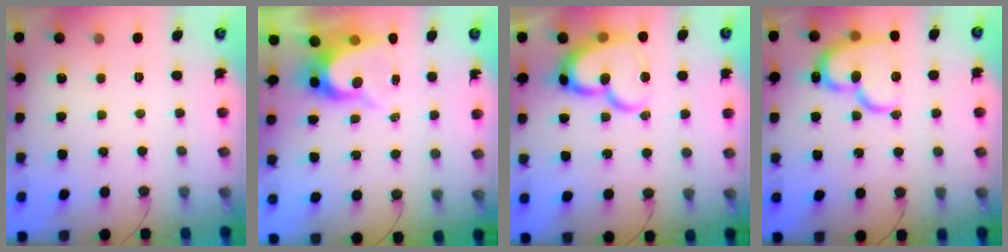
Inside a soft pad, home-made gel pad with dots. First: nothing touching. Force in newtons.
{"total": 8.7, "press": 8.6, "slide": 0.5}
{"total": 18.0, "press": 17.9, "slide": 2.0}
{"total": 18.8, "press": 18.7, "slide": 2.0}